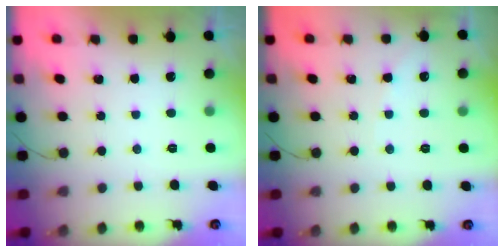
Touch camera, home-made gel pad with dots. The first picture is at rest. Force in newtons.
{"total": 2.7, "press": 2.7, "slide": 0.4}